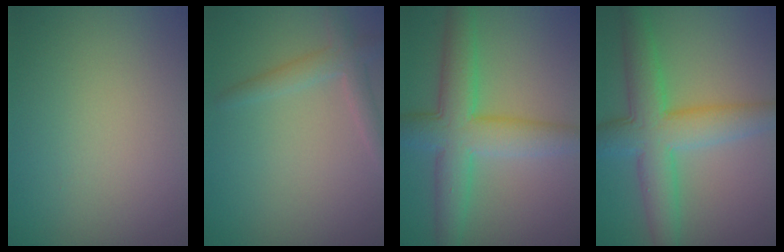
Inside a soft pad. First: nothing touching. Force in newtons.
{"total": 2.2, "press": 2.2, "slide": 0.2}
{"total": 6.9, "press": 6.9, "slide": 0.3}
{"total": 7.0, "press": 7.0, "slide": 0.1}